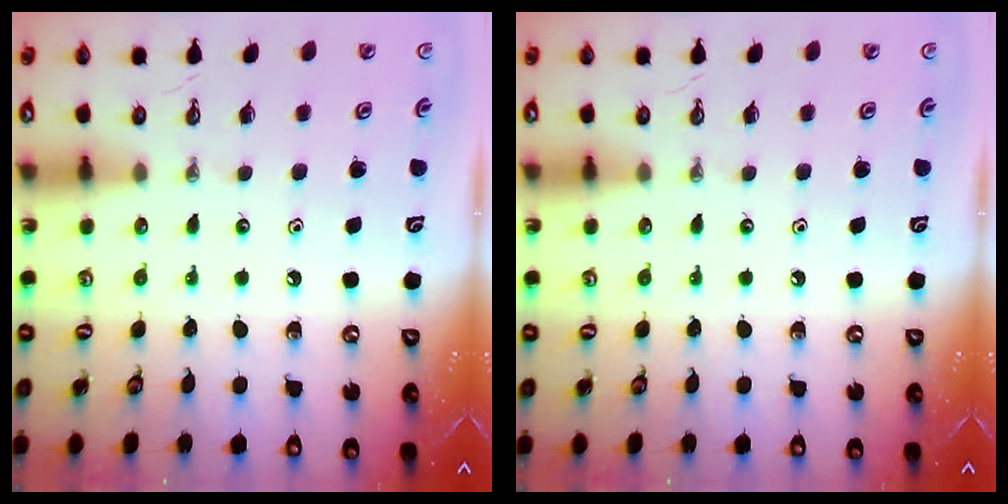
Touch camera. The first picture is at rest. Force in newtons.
{"total": 0.0}